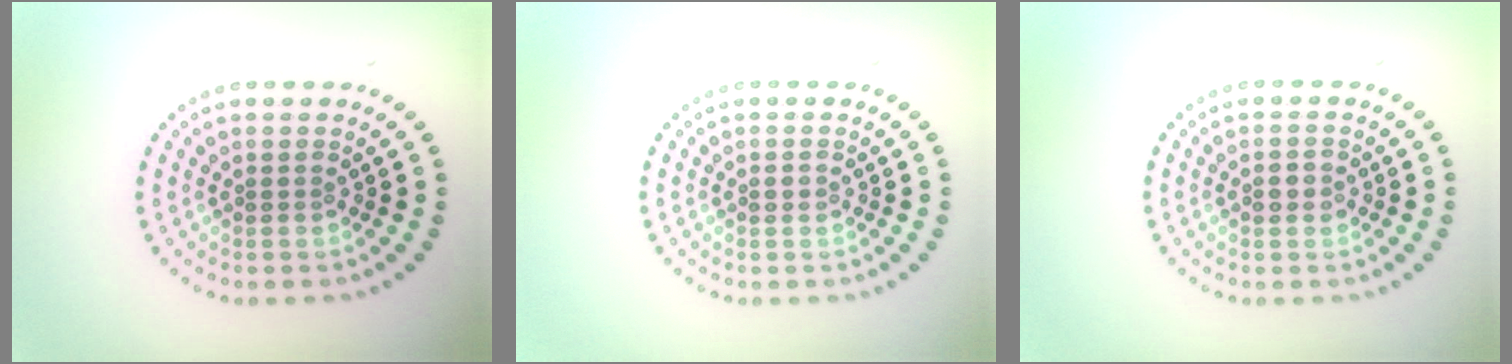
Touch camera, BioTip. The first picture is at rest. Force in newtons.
{"total": 0.9, "press": 0.9, "slide": 0.1}
{"total": 1.0, "press": 1.0, "slide": 0.0}